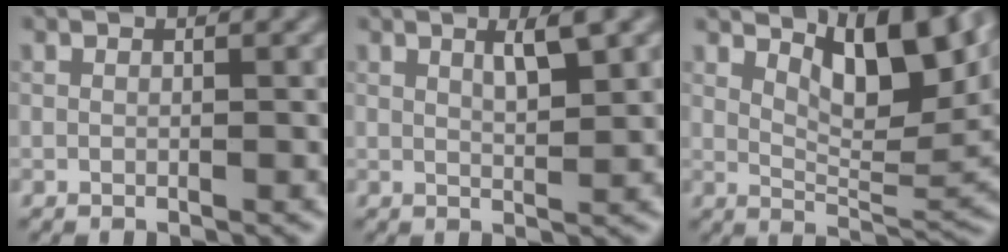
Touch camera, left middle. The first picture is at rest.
{"total": 2.9, "force": [1.5, 0.5, 2.4], "torque": [-0.039, 0.001, 0.024]}
{"total": 8.7, "force": [4.3, 3.3, 6.8], "torque": [-0.104, -0.003, 0.073]}